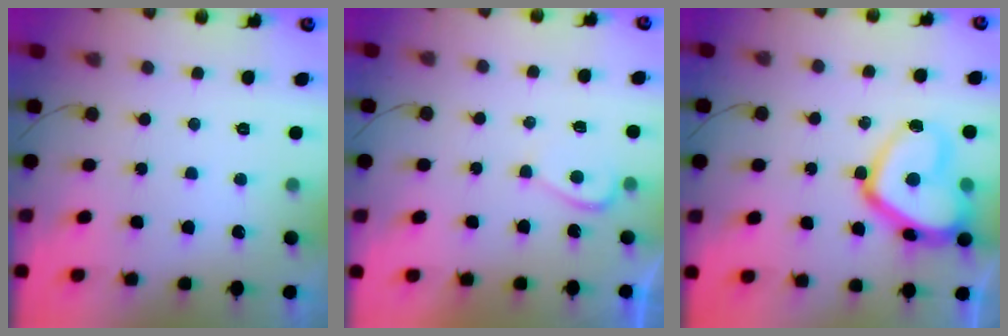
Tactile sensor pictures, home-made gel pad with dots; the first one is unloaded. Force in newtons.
{"total": 2.4, "press": 2.4, "slide": 0.3}
{"total": 16.1, "press": 16.1, "slide": 1.4}